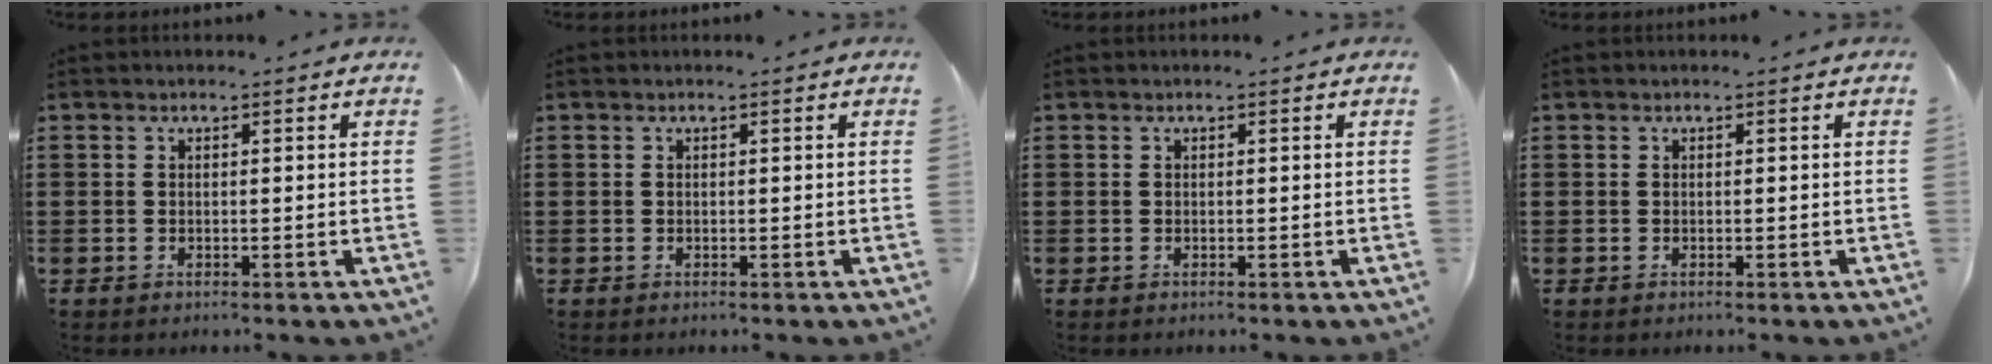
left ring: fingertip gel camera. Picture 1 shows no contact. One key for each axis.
{"total": 0.0}
{"total": 0.0}
{"total": 0.0}